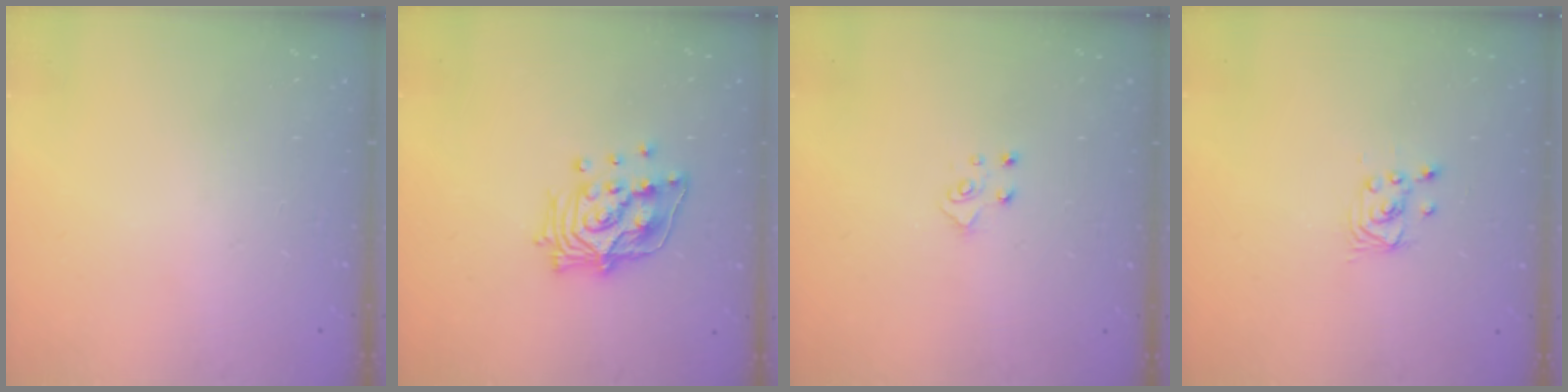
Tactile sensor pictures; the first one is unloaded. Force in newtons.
{"total": 15.2, "press": 15.1, "slide": 2.0}
{"total": 4.3, "press": 4.2, "slide": 0.4}
{"total": 2.2, "press": 2.2, "slide": 0.2}